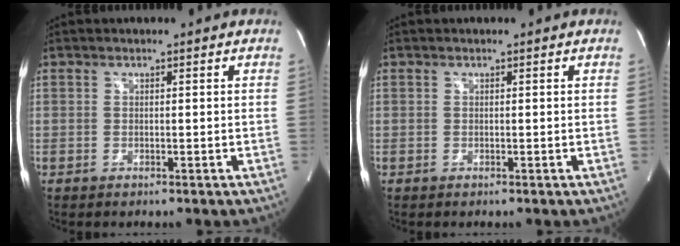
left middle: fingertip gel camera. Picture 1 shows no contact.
{"total": 0.0}